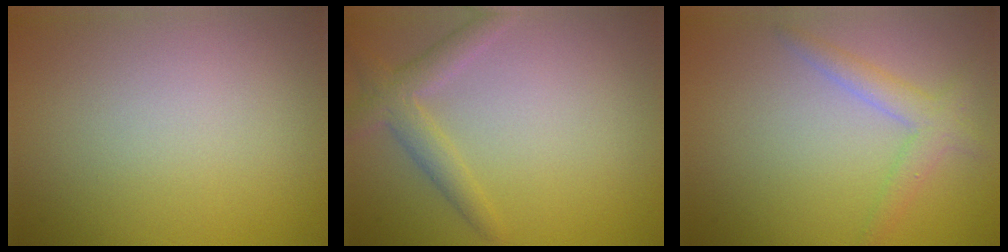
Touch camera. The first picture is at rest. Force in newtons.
{"total": 2.7, "press": 2.7, "slide": 0.3}
{"total": 2.4, "press": 2.4, "slide": 0.2}